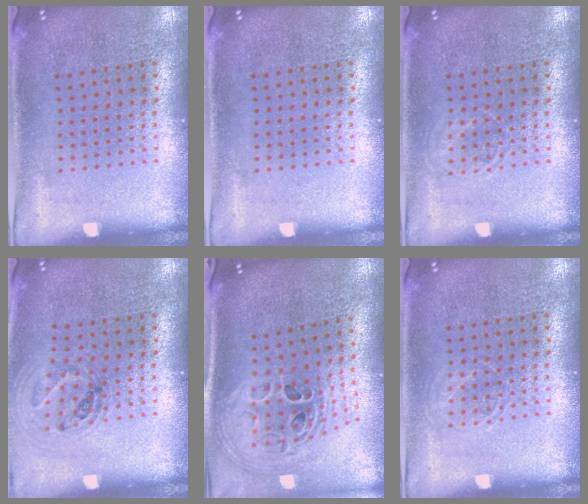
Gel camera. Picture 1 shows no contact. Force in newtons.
{"total": 0.0}
{"total": 1.0, "press": 1.0, "slide": 0.1}
{"total": 0.9, "press": 0.9, "slide": 0.1}
{"total": 2.1, "press": 1.4, "slide": 1.5}
{"total": 1.0, "press": 1.0, "slide": 0.1}